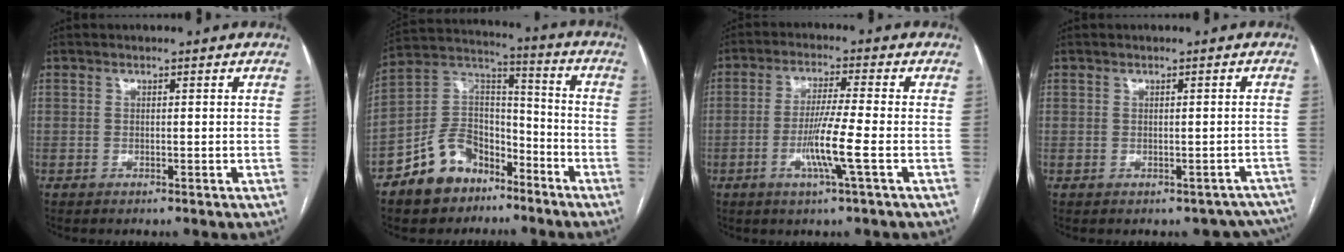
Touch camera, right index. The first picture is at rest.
{"total": 12.8, "force": [-8.0, 8.5, 5.2], "torque": [-0.105, 0.041, -0.144]}
{"total": 7.3, "force": [-2.2, -0.9, 6.9], "torque": [-0.133, -0.011, -0.046]}
{"total": 5.5, "force": [-3.9, 3.9, 0.7], "torque": [0.016, 0.029, -0.038]}